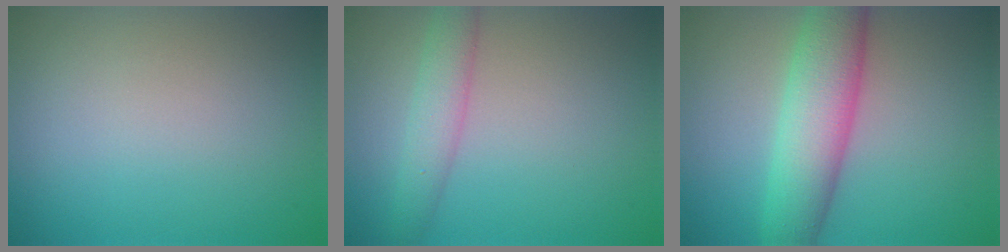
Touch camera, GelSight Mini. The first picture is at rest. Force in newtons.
{"total": 2.9, "press": 2.9, "slide": 0.1}
{"total": 6.8, "press": 6.8, "slide": 0.3}